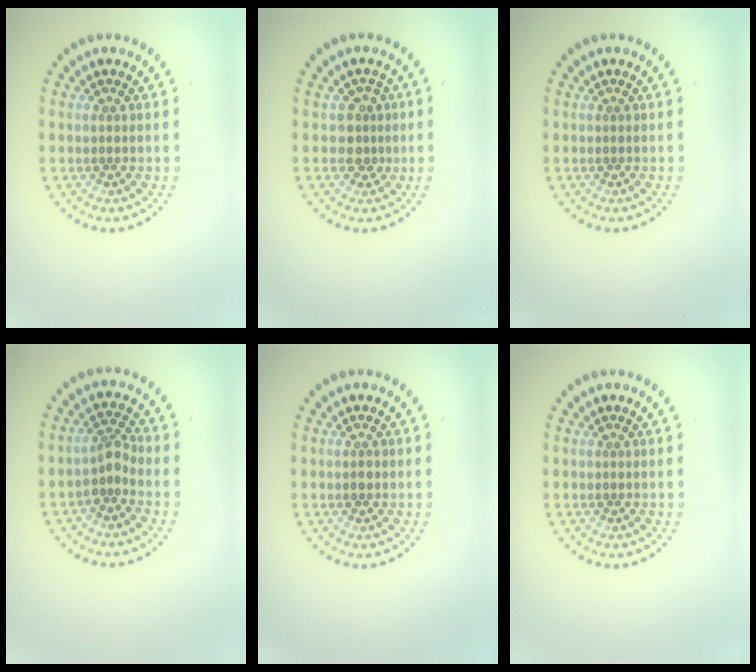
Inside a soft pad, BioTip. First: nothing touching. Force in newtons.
{"total": 2.1, "press": 1.7, "slide": 1.2}
{"total": 0.0}
{"total": 1.9, "press": 1.5, "slide": 1.3}
{"total": 1.0, "press": 1.0, "slide": 0.0}
{"total": 0.0}